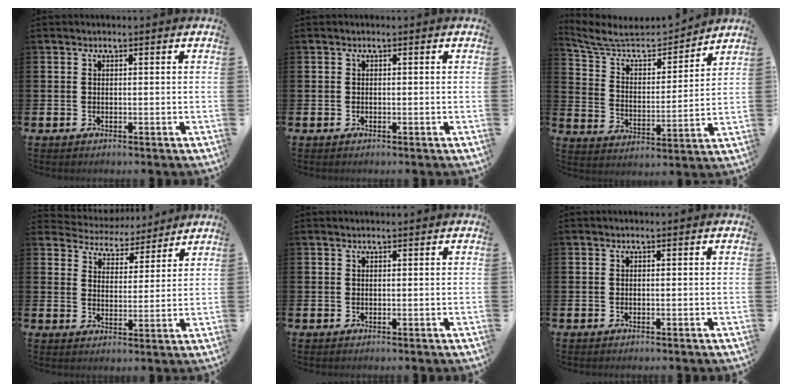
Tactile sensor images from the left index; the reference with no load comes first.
{"total": 0.0}
{"total": 7.7, "force": [6.9, 2.7, 2.0], "torque": [-0.083, -0.049, 0.118]}
{"total": 4.7, "force": [4.5, 1.5, -0.2], "torque": [-0.019, -0.036, 0.075]}
{"total": 0.5, "force": [0.5, 0.1, 0.1], "torque": [0.000, 0.000, 0.009]}
{"total": 0.0}